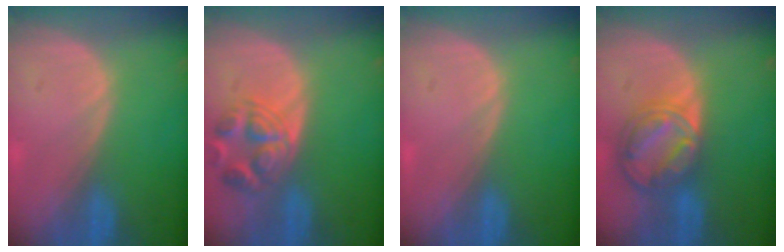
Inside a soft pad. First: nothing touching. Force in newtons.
{"total": 6.2, "press": 6.1, "slide": 0.7}
{"total": 0.0}
{"total": 8.7, "press": 7.4, "slide": 4.6}